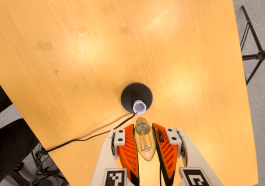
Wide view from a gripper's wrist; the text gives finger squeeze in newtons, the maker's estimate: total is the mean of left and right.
{"total": 22.1, "left": 24.3, "right": 19.9}